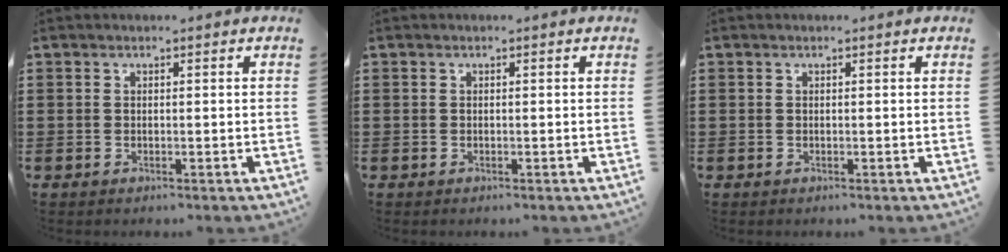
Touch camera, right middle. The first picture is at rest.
{"total": 0.0}
{"total": 0.0}